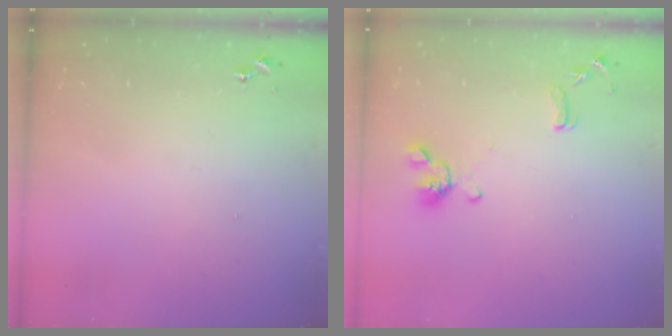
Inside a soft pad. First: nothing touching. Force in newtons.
{"total": 11.5, "press": 11.3, "slide": 1.8}